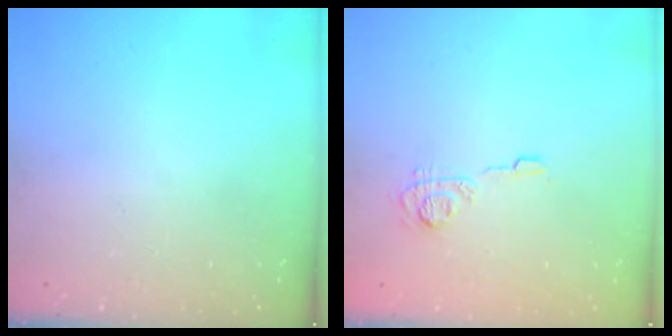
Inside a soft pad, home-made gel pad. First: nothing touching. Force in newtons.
{"total": 7.6, "press": 7.5, "slide": 0.9}